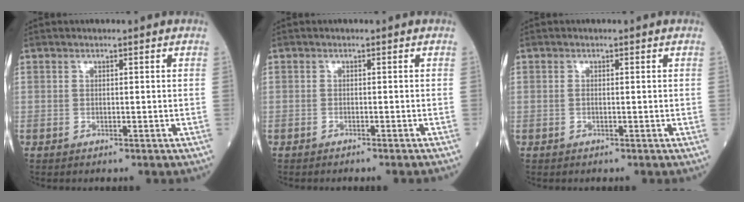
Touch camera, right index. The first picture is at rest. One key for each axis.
{"total": 3.4, "fx": -3.2, "fy": 0.1, "fz": 1.3, "tx": -0.016, "ty": -0.004, "tz": -0.041}
{"total": 0.7, "fx": 0.0, "fy": 0.1, "fz": 0.7, "tx": -0.018, "ty": 0.000, "tz": 0.002}